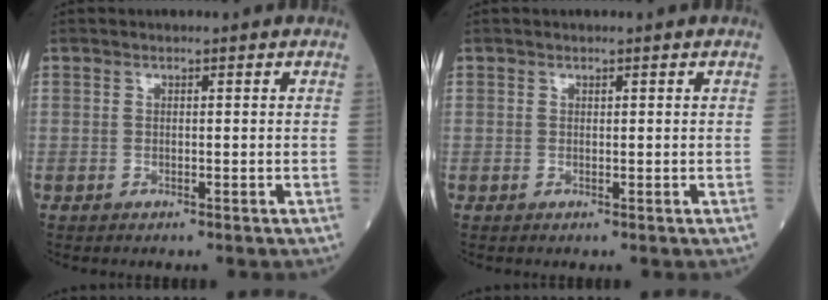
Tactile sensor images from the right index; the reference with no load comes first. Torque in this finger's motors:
{"motor_torque": [0.32, -0.16, 0.09, 0.01]}